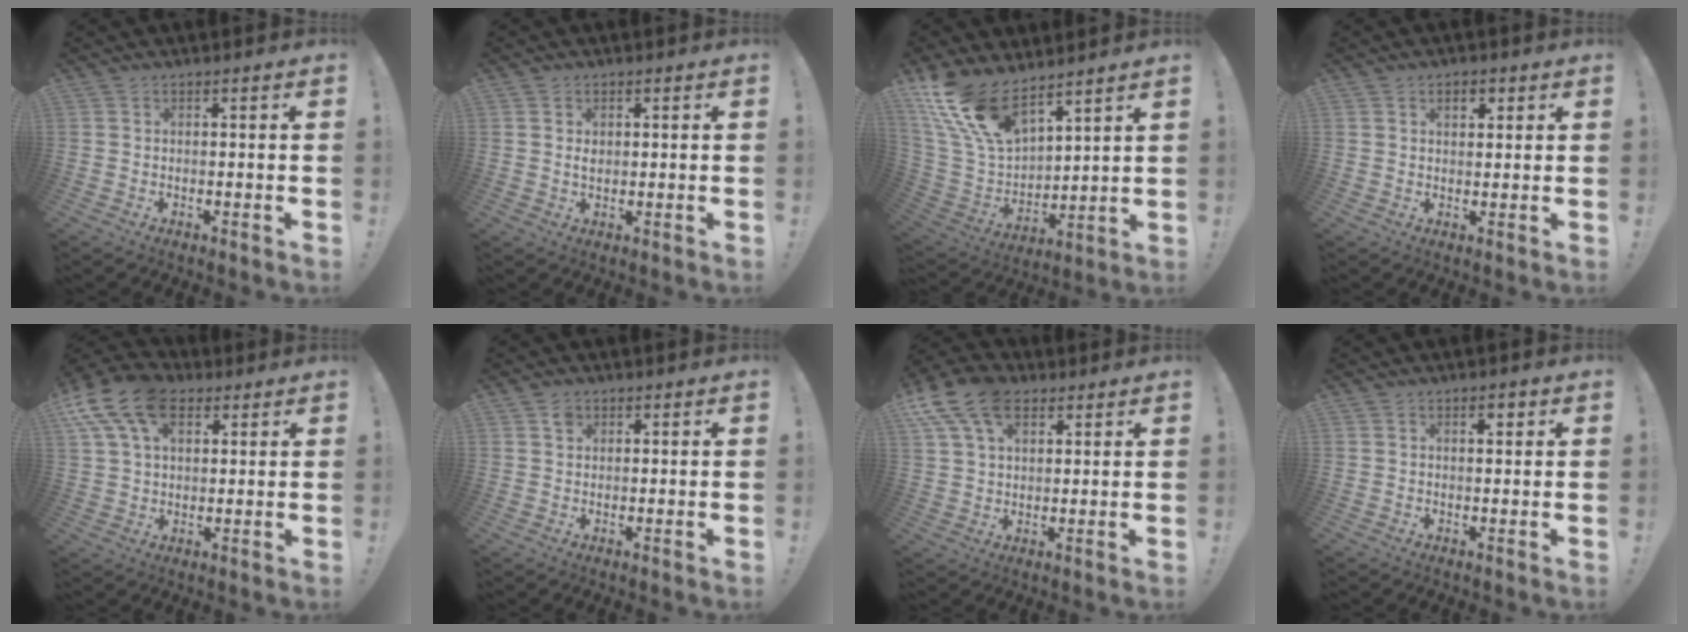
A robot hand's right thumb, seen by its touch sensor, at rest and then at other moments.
{"total": 1.5, "force": [0.7, 1.2, 0.5], "torque": [0.002, -0.003, 0.010]}
{"total": 17.0, "force": [12.6, 7.9, 8.2], "torque": [-0.174, -0.082, 0.241]}
{"total": 3.5, "force": [1.5, 2.2, 2.3], "torque": [-0.027, -0.003, 0.023]}
{"total": 15.3, "force": [7.2, 9.6, 9.5], "torque": [-0.176, -0.023, 0.132]}
{"total": 1.8, "force": [1.1, 1.3, 0.6], "torque": [-0.003, -0.002, 0.019]}
{"total": 14.1, "force": [7.1, 8.8, 8.4], "torque": [-0.155, -0.027, 0.131]}
{"total": 2.3, "force": [1.1, 0.8, 1.8], "torque": [-0.022, -0.003, 0.015]}